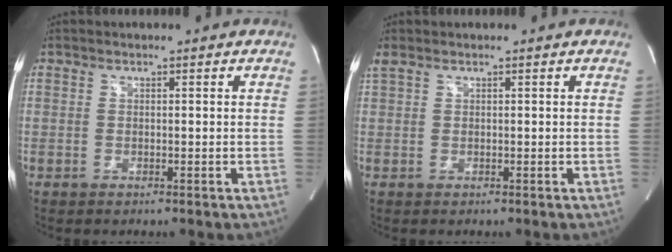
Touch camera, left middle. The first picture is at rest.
{"total": 1.2, "force": [0.9, 0.2, 0.6], "torque": [-0.030, 0.025, 0.026]}